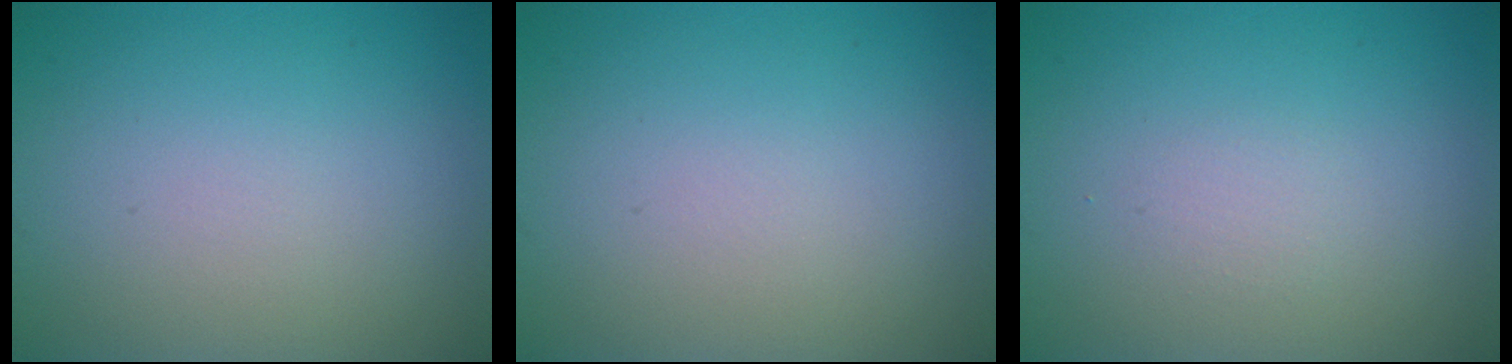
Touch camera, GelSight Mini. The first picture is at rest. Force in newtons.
{"total": 0.0}
{"total": 0.7, "press": 0.7, "slide": 0.1}